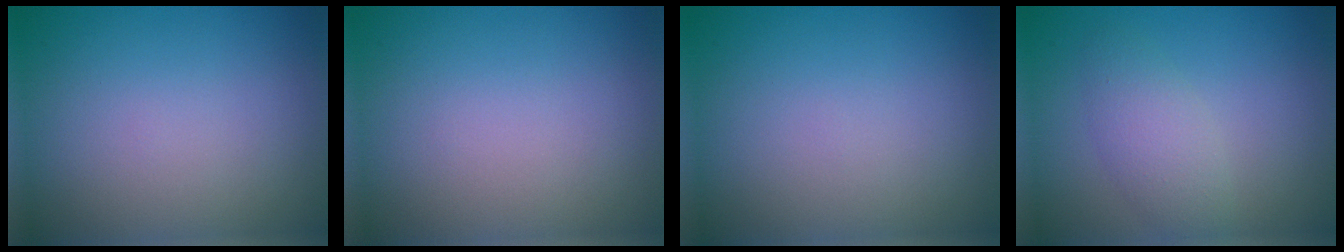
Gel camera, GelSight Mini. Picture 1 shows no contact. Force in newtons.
{"total": 0.0}
{"total": 0.0}
{"total": 2.7, "press": 2.7, "slide": 0.1}